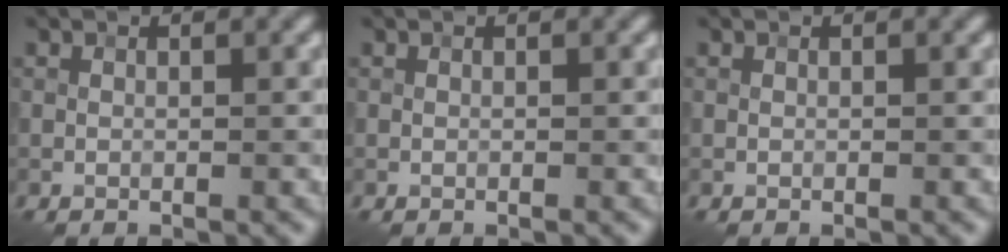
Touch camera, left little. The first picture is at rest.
{"total": 0.0}
{"total": 0.0}